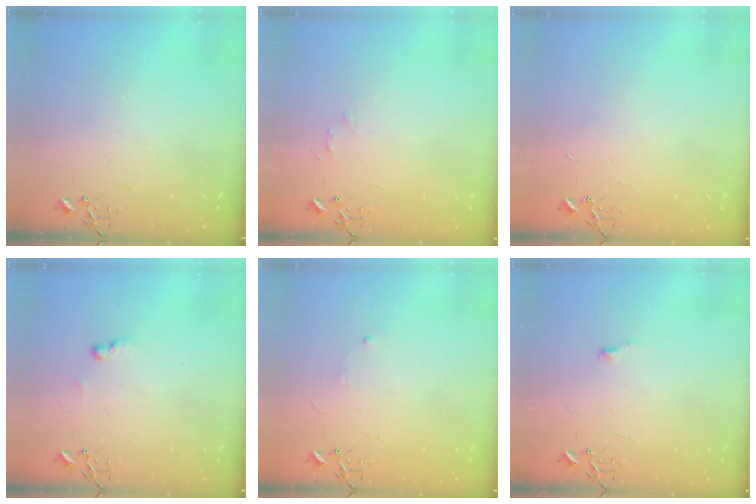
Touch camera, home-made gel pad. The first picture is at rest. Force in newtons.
{"total": 3.5, "press": 3.4, "slide": 0.4}
{"total": 2.4, "press": 2.4, "slide": 0.3}
{"total": 5.9, "press": 5.9, "slide": 0.8}
{"total": 2.9, "press": 2.8, "slide": 0.5}
{"total": 3.4, "press": 3.4, "slide": 0.5}